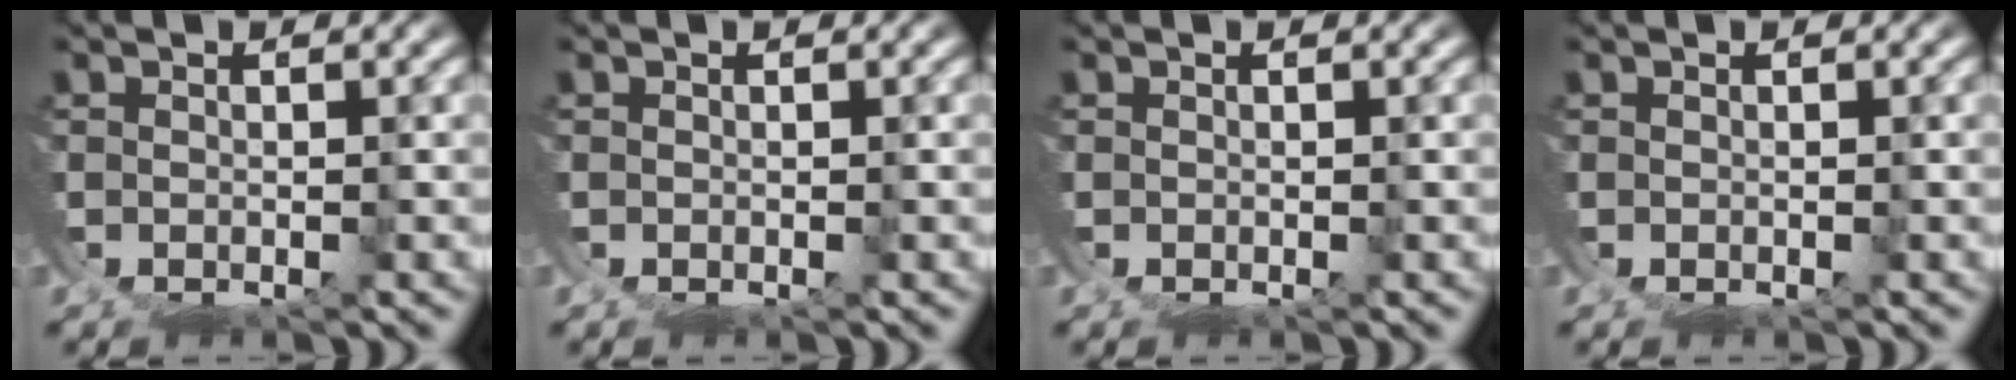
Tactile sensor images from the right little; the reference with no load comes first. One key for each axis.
{"total": 0.0}
{"total": 0.0}
{"total": 0.0}